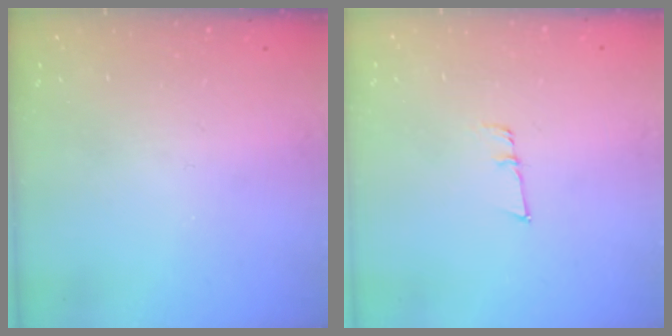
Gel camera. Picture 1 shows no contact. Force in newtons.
{"total": 6.0, "press": 5.6, "slide": 2.1}